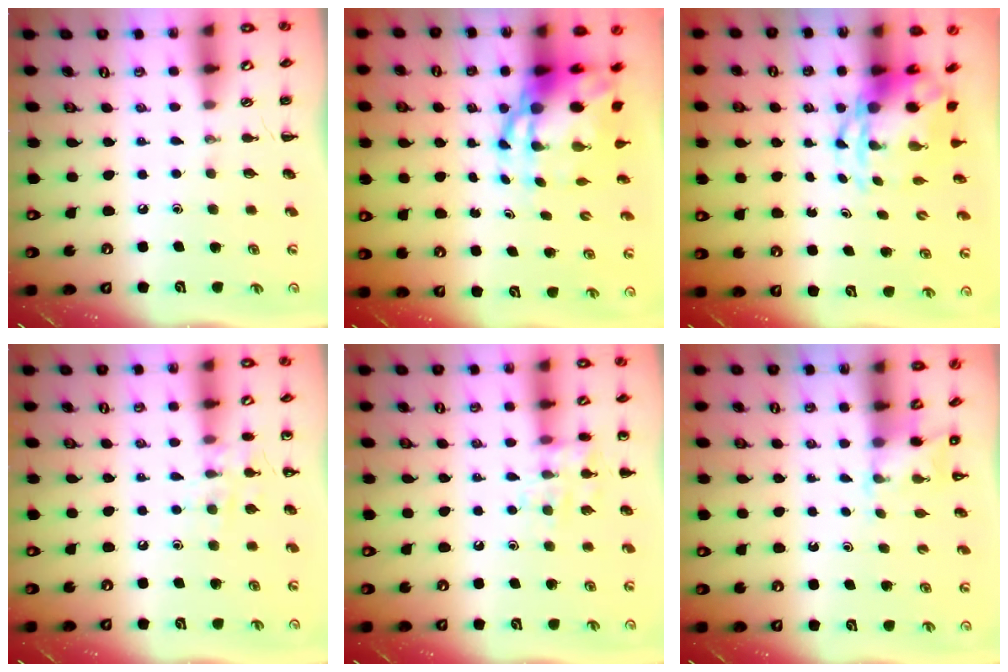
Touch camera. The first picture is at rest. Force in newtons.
{"total": 9.4, "press": 9.1, "slide": 2.6}
{"total": 5.9, "press": 5.6, "slide": 2.0}
{"total": 8.3, "press": 8.1, "slide": 1.5}
{"total": 10.1, "press": 10.1, "slide": 0.6}
{"total": 3.0, "press": 2.8, "slide": 1.0}